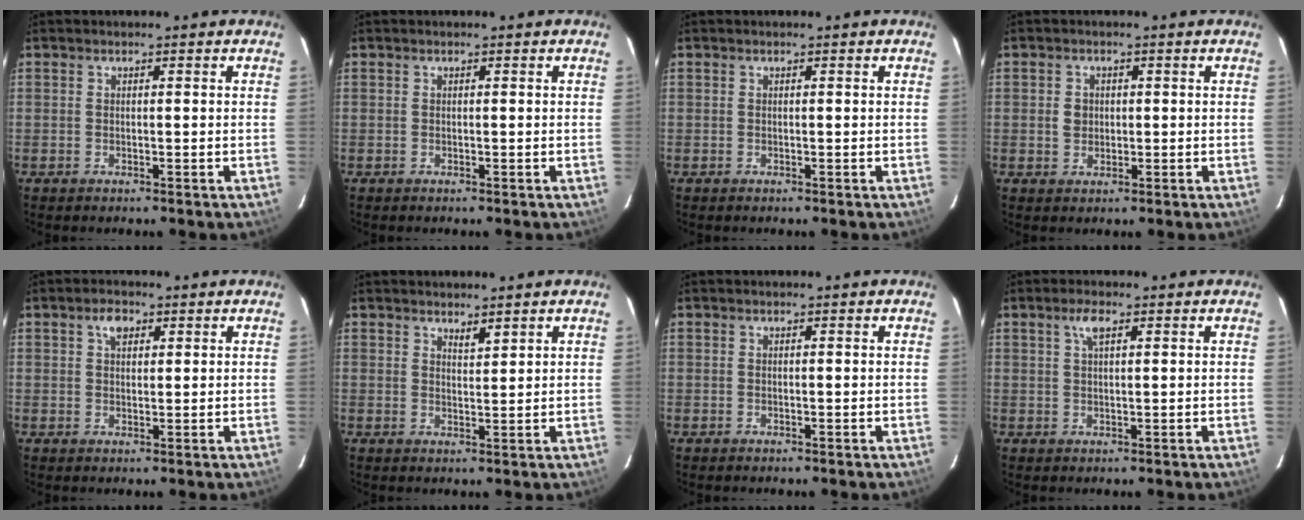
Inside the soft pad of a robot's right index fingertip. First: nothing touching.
{"total": 0.0}
{"total": 0.0}
{"total": 2.5, "force": [0.1, 2.3, 0.9], "torque": [-0.015, 0.006, 0.001]}
{"total": 3.0, "force": [1.4, 1.9, 1.8], "torque": [-0.029, 0.010, 0.024]}
{"total": 1.8, "force": [1.6, 0.3, 0.8], "torque": [-0.011, 0.000, 0.027]}
{"total": 0.0}
{"total": 2.7, "force": [1.3, 0.9, 2.1], "torque": [-0.043, 0.007, 0.025]}